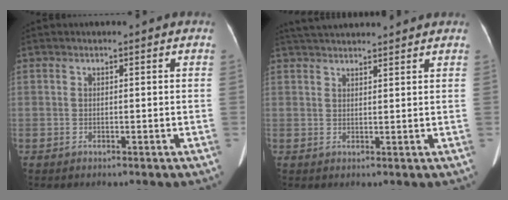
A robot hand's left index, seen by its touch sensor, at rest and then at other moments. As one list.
[{"total": 9.8, "force": [9.0, 0.9, 3.6], "torque": [-0.063, 0.038, 0.135]}]